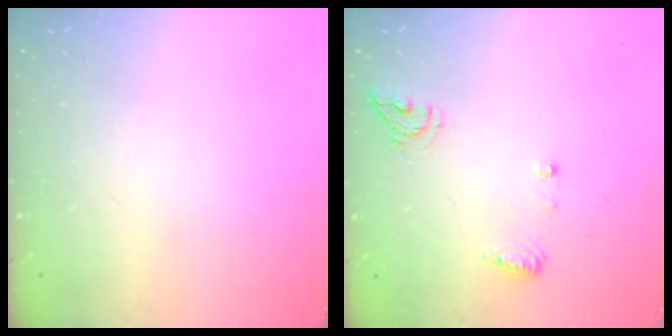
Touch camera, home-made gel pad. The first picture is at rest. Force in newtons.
{"total": 6.9, "press": 6.7, "slide": 1.7}